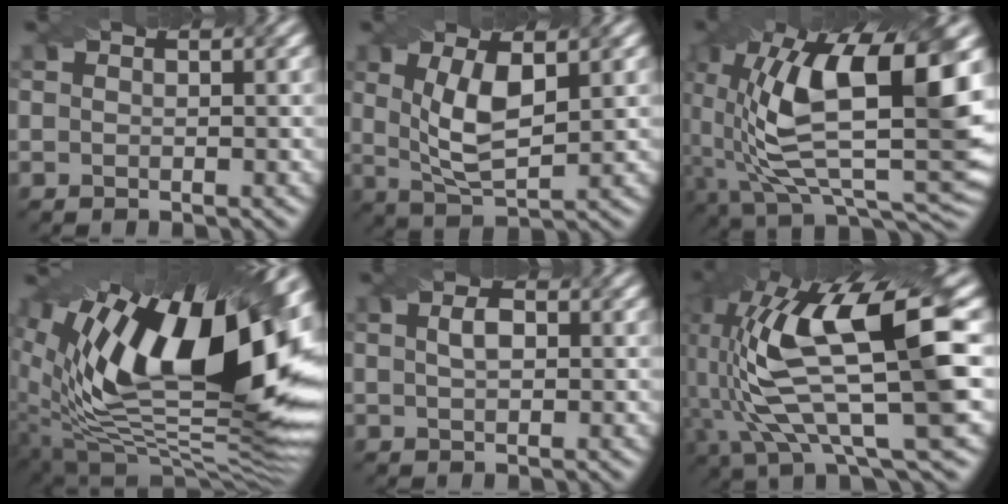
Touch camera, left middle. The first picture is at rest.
{"total": 5.3, "force": [1.1, 2.1, 4.8], "torque": [-0.101, -0.005, 0.027]}
{"total": 14.9, "force": [2.8, 6.6, 13.0], "torque": [-0.239, -0.001, 0.043]}
{"total": 19.1, "force": [5.5, 8.6, 16.1], "torque": [-0.251, 0.003, 0.095]}
{"total": 1.9, "force": [0.5, 1.0, 1.5], "torque": [-0.031, 0.004, 0.007]}
{"total": 14.1, "force": [1.9, 3.7, 13.4], "torque": [-0.262, 0.006, 0.045]}